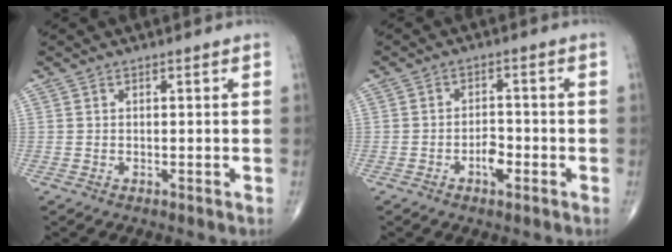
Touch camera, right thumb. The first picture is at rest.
{"total": 3.9, "force": [-1.7, 1.9, 2.9], "torque": [-0.036, 0.012, -0.029]}